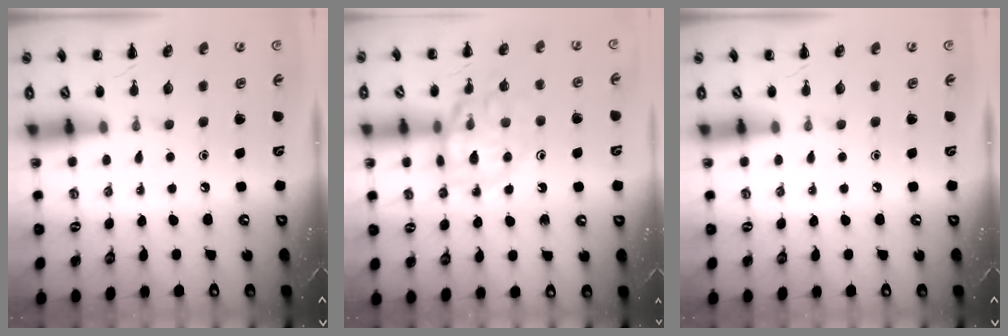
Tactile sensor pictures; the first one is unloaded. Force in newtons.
{"total": 12.9, "press": 12.8, "slide": 1.6}
{"total": 0.0}